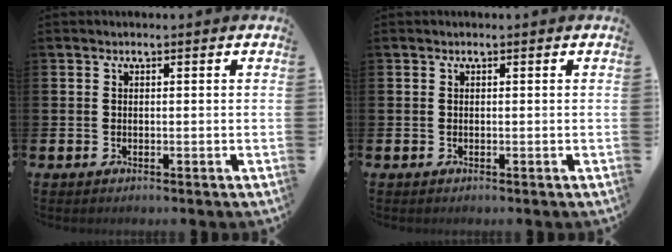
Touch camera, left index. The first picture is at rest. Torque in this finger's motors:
{"motor_torque": [0.00, 0.00, 0.03, -0.01]}